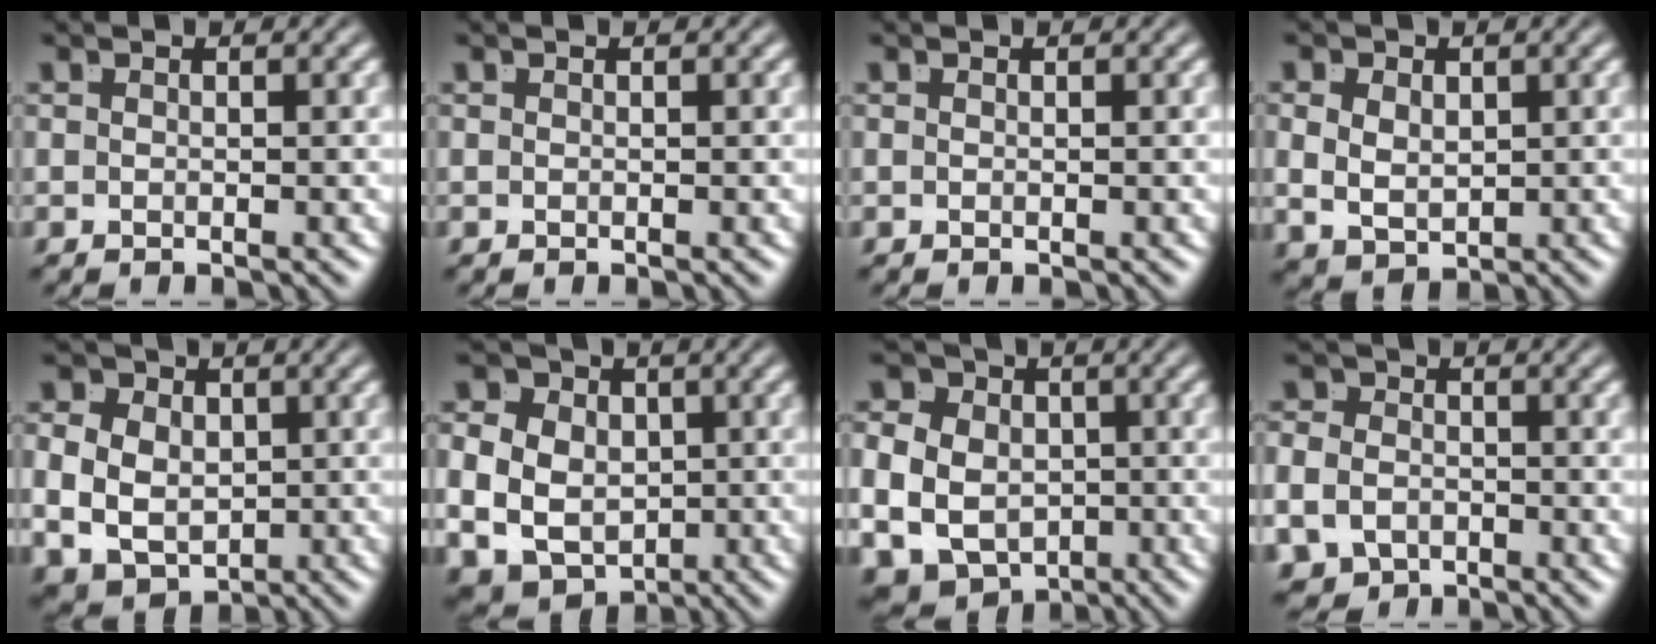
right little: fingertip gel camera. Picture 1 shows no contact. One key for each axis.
{"total": 0.0}
{"total": 0.0}
{"total": 4.4, "fx": -0.2, "fy": 3.4, "fz": 2.8, "tx": -0.059, "ty": -0.026, "tz": 0.014}
{"total": 9.0, "fx": -1.5, "fy": 7.8, "fz": 4.4, "tx": -0.101, "ty": -0.045, "tz": -0.013}
{"total": 12.1, "fx": -1.8, "fy": 10.5, "fz": 5.7, "tx": -0.123, "ty": -0.053, "tz": -0.021}
{"total": 13.1, "fx": -2.8, "fy": 11.5, "fz": 5.7, "tx": -0.123, "ty": -0.053, "tz": -0.041}
{"total": 5.4, "fx": -2.4, "fy": 4.5, "fz": 1.9, "tx": -0.049, "ty": -0.029, "tz": -0.037}